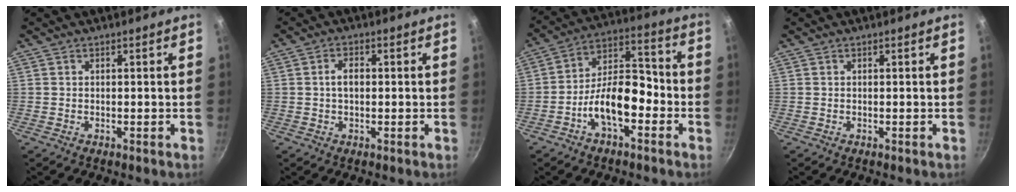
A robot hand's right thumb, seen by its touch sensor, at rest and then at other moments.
{"total": 3.2, "force": [0.2, 2.0, 2.5], "torque": [-0.037, 0.010, 0.001]}
{"total": 12.6, "force": [-5.0, 6.4, 9.7], "torque": [-0.137, 0.060, -0.095]}
{"total": 0.0}